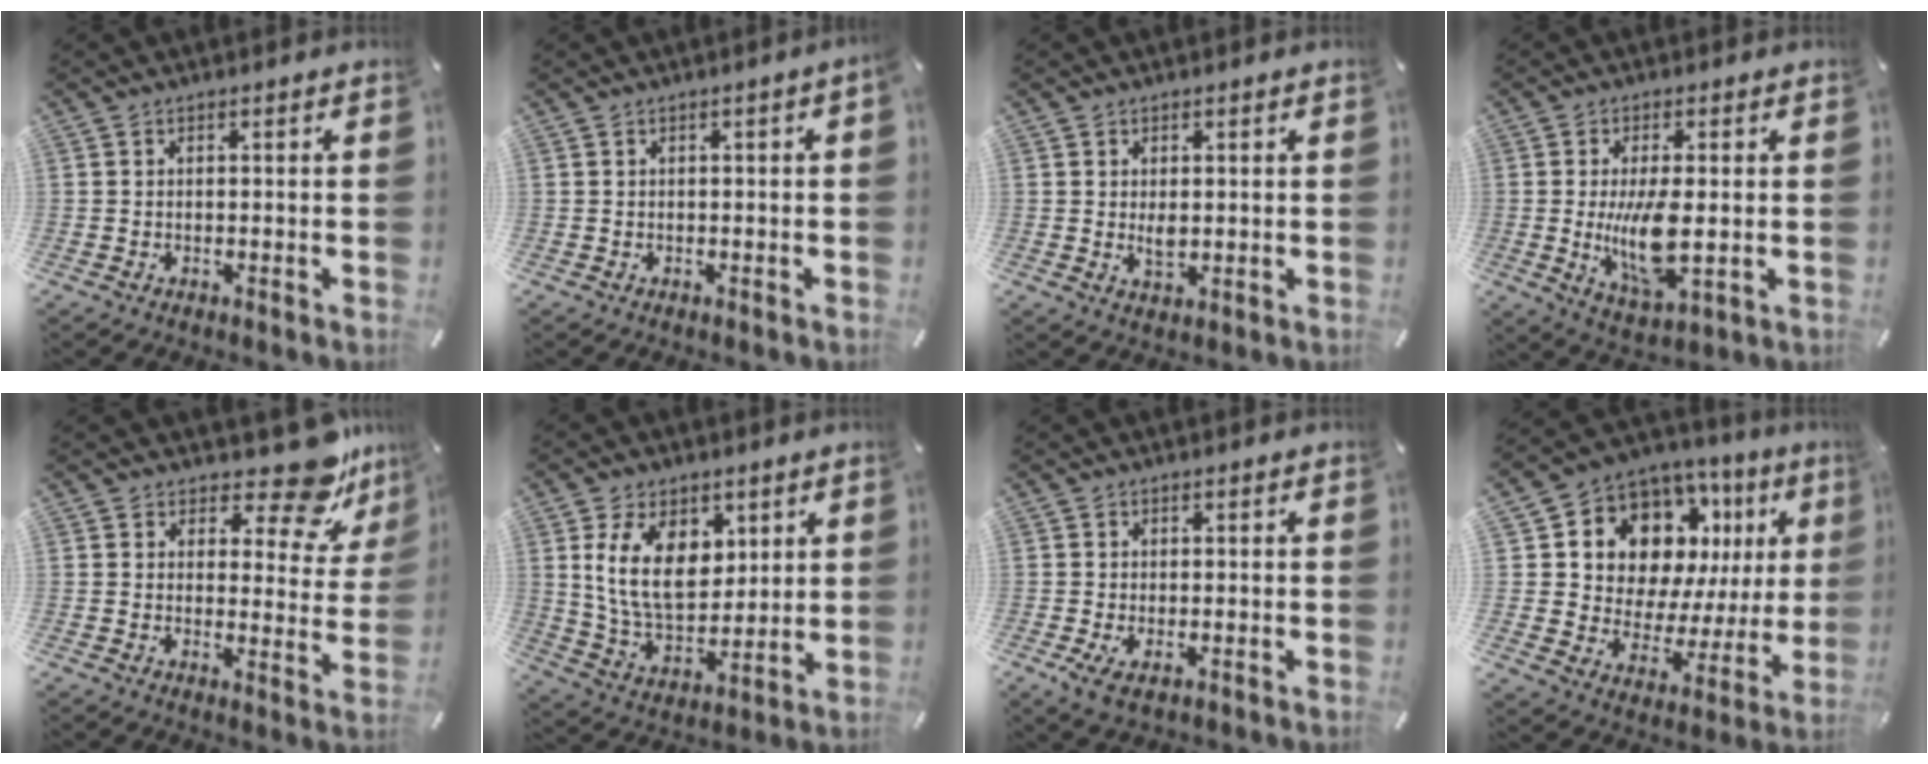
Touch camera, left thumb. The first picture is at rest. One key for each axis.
{"total": 1.1, "fx": -0.1, "fy": 0.0, "fz": 1.1, "tx": -0.016, "ty": -0.003, "tz": -0.003}
{"total": 2.9, "fx": 0.4, "fy": 1.9, "fz": 2.2, "tx": -0.045, "ty": -0.004, "tz": 0.003}
{"total": 11.3, "fx": -0.5, "fy": 4.5, "fz": 10.4, "tx": -0.219, "ty": -0.024, "tz": -0.012}
{"total": 12.7, "fx": 9.4, "fy": 4.7, "fz": 7.1, "tx": -0.084, "ty": -0.075, "tz": 0.159}
{"total": 14.9, "fx": 4.8, "fy": 10.0, "fz": 9.9, "tx": -0.198, "ty": -0.005, "tz": 0.086}
{"total": 2.6, "fx": -0.4, "fy": 1.6, "fz": 2.0, "tx": -0.033, "ty": -0.002, "tz": -0.008}
{"total": 13.3, "fx": 7.5, "fy": 9.5, "fz": 5.5, "tx": -0.092, "ty": -0.067, "tz": 0.137}